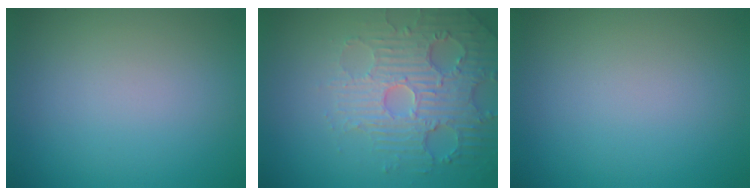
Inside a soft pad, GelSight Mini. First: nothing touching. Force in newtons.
{"total": 4.9, "press": 4.4, "slide": 2.3}
{"total": 0.0}